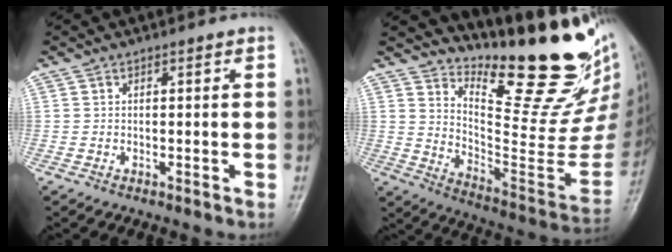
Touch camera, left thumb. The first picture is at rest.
{"total": 25.1, "force": [19.7, 6.4, 14.2], "torque": [-0.166, -0.169, 0.285]}